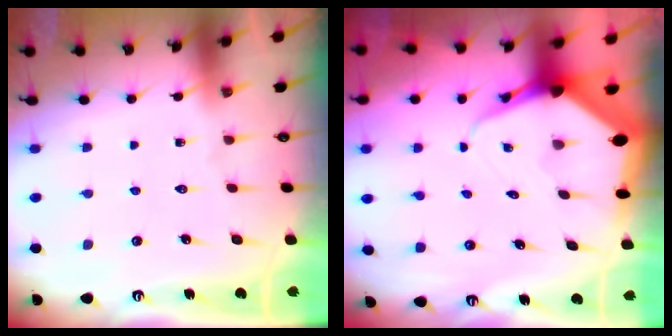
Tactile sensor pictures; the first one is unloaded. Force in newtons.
{"total": 7.0, "press": 7.0, "slide": 0.8}